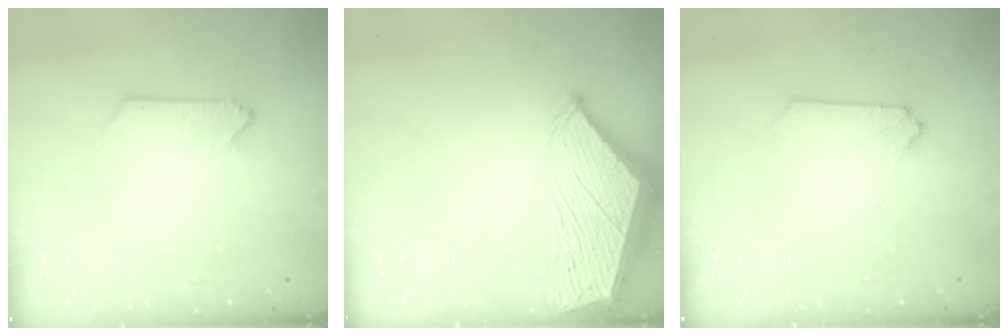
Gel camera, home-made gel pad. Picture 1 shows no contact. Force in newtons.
{"total": 4.2, "press": 4.1, "slide": 0.6}
{"total": 0.0}